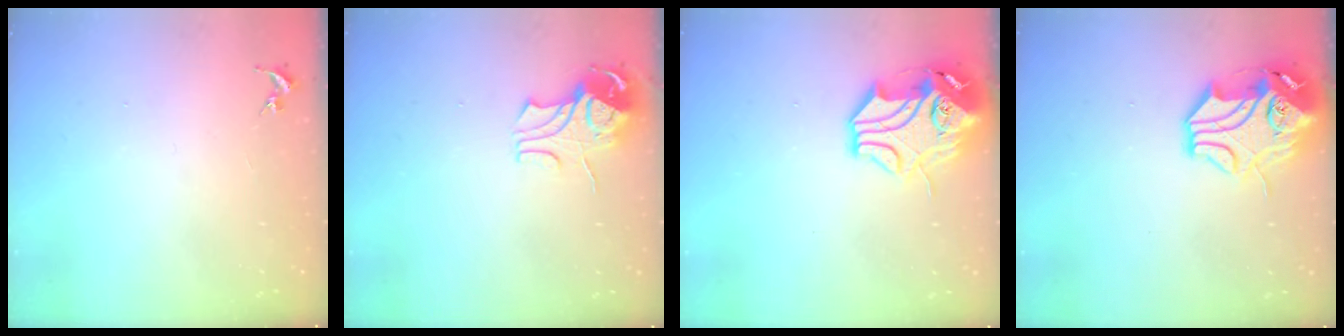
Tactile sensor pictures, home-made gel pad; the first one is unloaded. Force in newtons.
{"total": 8.7, "press": 8.6, "slide": 1.1}
{"total": 15.5, "press": 15.3, "slide": 2.4}
{"total": 15.5, "press": 15.3, "slide": 2.4}